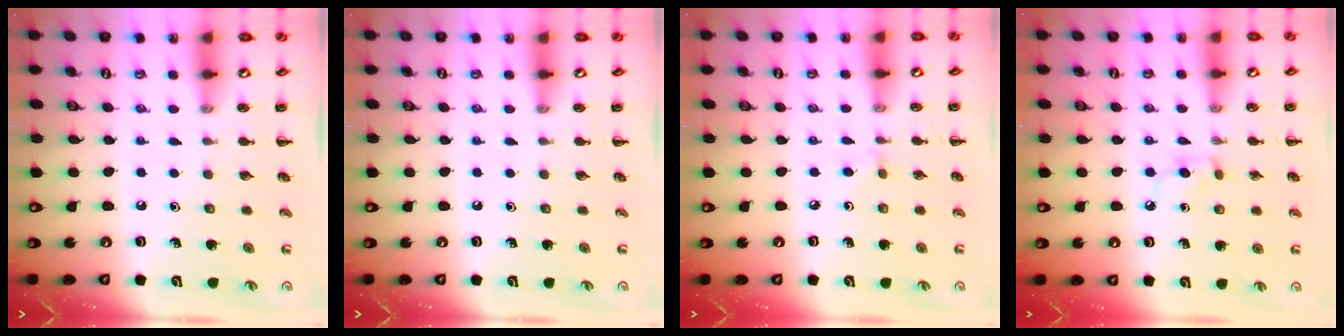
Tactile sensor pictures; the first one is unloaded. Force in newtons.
{"total": 0.0}
{"total": 2.6, "press": 2.4, "slide": 1.1}
{"total": 3.9, "press": 3.7, "slide": 1.2}